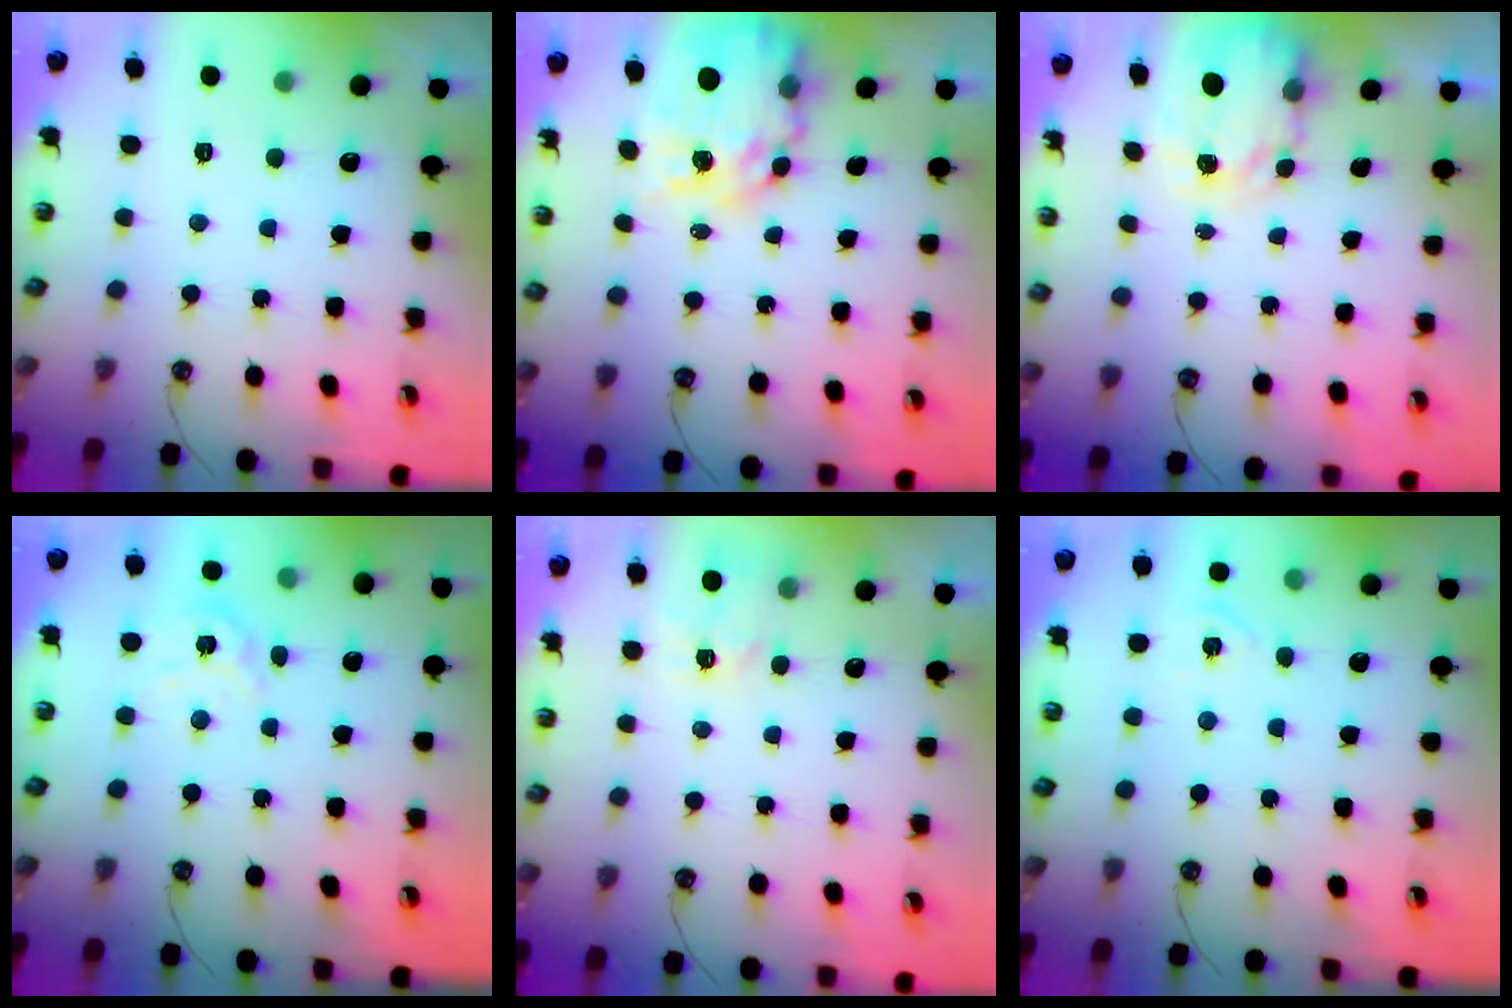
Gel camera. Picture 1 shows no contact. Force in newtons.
{"total": 13.7, "press": 13.7, "slide": 1.1}
{"total": 3.9, "press": 3.9, "slide": 0.1}
{"total": 7.0, "press": 6.9, "slide": 0.6}
{"total": 3.4, "press": 3.4, "slide": 0.6}
{"total": 3.7, "press": 3.6, "slide": 0.5}